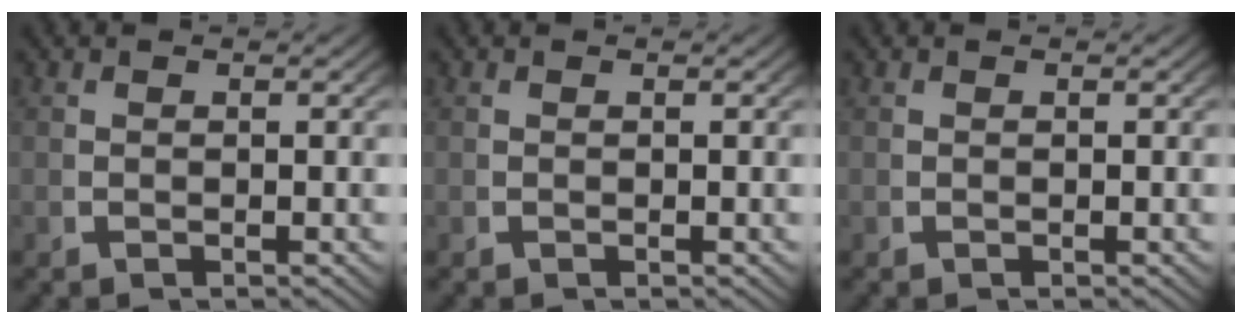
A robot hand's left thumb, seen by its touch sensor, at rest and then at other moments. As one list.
[{"total": 0.0}, {"total": 0.0}]